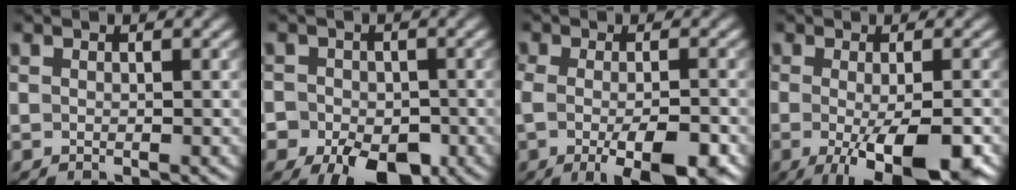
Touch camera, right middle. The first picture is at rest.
{"total": 8.0, "force": [-3.8, 5.8, 4.1], "torque": [-0.039, -0.028, -0.065]}
{"total": 6.6, "force": [-2.7, 2.3, 5.6], "torque": [-0.096, -0.014, -0.038]}
{"total": 8.6, "force": [-3.1, 2.5, 7.6], "torque": [-0.118, -0.017, -0.034]}